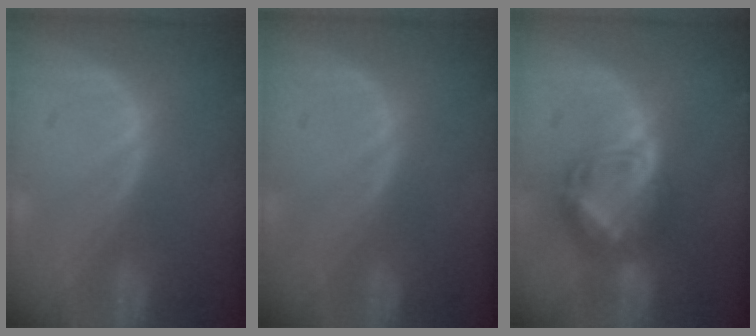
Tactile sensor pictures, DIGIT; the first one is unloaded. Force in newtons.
{"total": 0.0}
{"total": 7.7, "press": 6.7, "slide": 3.9}